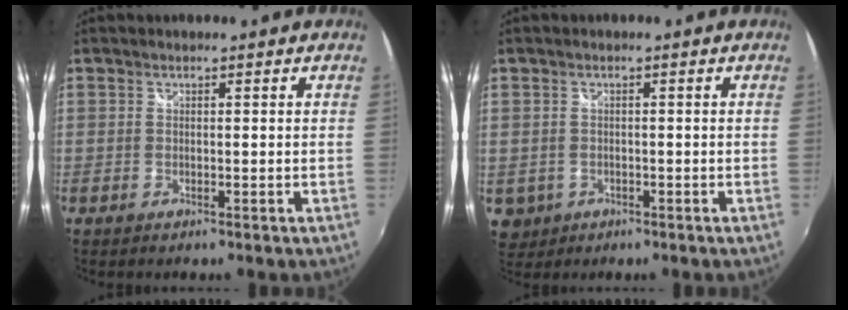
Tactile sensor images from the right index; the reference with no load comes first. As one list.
[{"total": 4.6, "force": [-0.8, 4.3, 1.2], "torque": [-0.033, -0.002, -0.003]}]